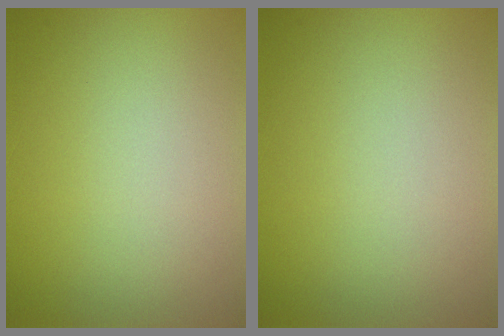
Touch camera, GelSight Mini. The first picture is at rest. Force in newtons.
{"total": 0.0}